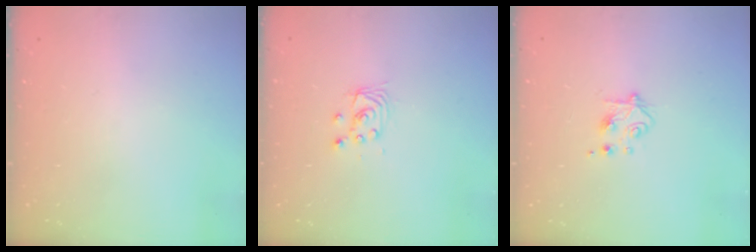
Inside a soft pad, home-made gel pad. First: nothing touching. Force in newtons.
{"total": 3.2, "press": 3.2, "slide": 0.2}
{"total": 4.9, "press": 4.9, "slide": 0.7}